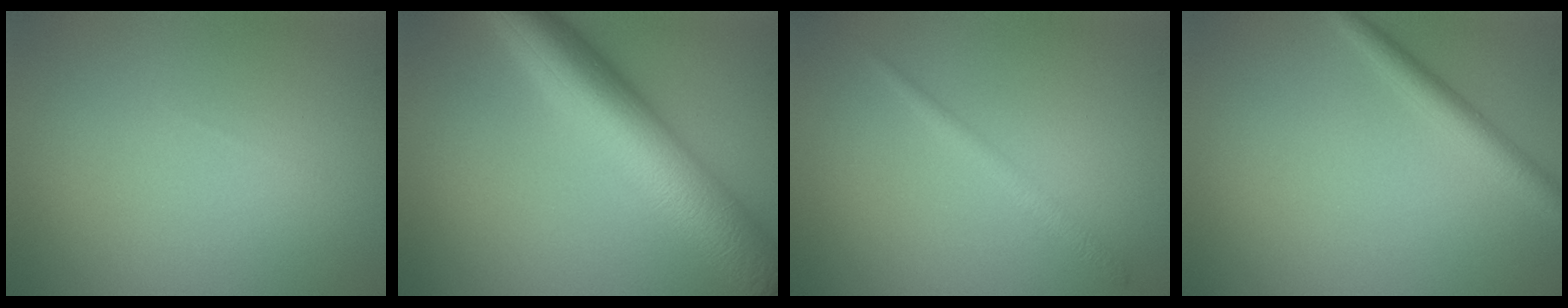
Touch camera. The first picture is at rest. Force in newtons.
{"total": 9.5, "press": 9.5, "slide": 0.1}
{"total": 1.4, "press": 1.4, "slide": 0.1}
{"total": 2.3, "press": 2.3, "slide": 0.1}